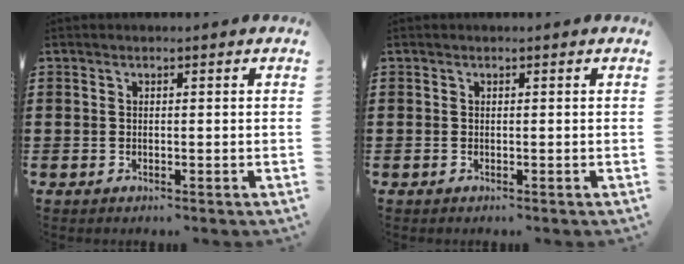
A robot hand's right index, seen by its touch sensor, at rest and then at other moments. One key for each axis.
{"total": 0.0}